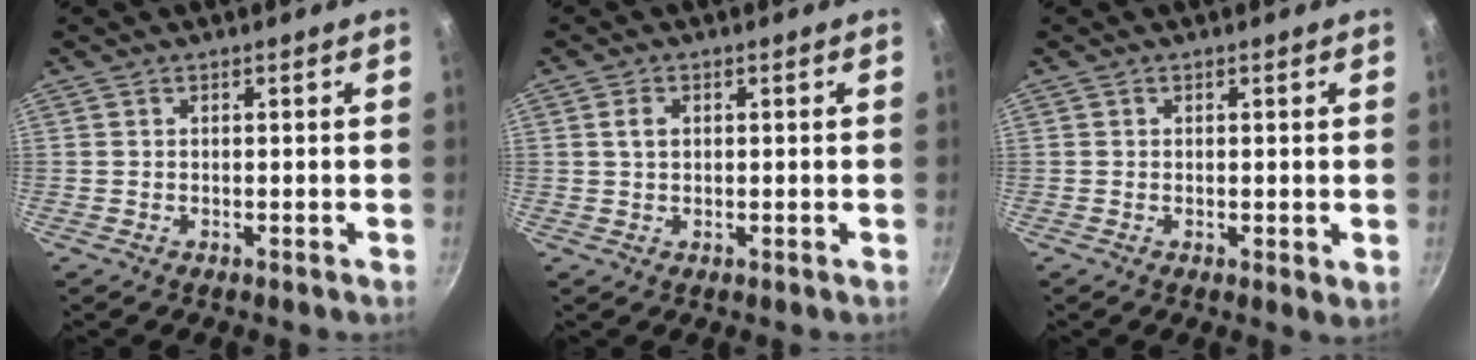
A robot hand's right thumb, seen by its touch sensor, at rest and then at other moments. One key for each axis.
{"total": 2.2, "fx": 0.5, "fy": 1.5, "fz": 1.5, "tx": -0.019, "ty": 0.003, "tz": 0.009}
{"total": 1.6, "fx": 0.1, "fy": 0.5, "fz": 1.5, "tx": -0.021, "ty": -0.006, "tz": -0.001}